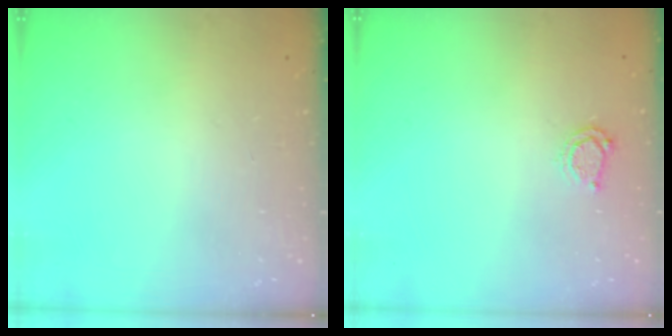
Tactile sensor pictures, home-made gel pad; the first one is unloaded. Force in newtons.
{"total": 4.5, "press": 4.4, "slide": 0.6}